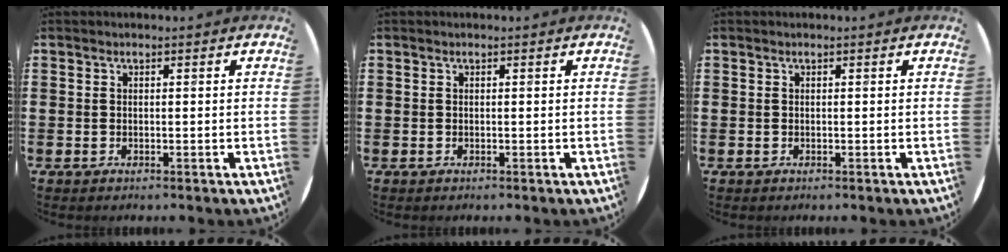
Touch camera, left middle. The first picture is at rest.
{"total": 0.0}
{"total": 0.0}